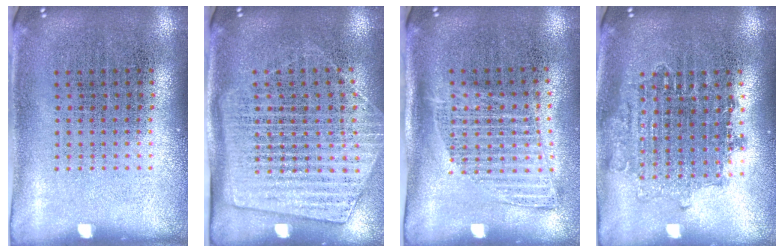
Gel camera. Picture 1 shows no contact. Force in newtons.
{"total": 1.7, "press": 1.5, "slide": 0.8}
{"total": 1.3, "press": 1.1, "slide": 0.7}
{"total": 1.6, "press": 1.4, "slide": 0.7}